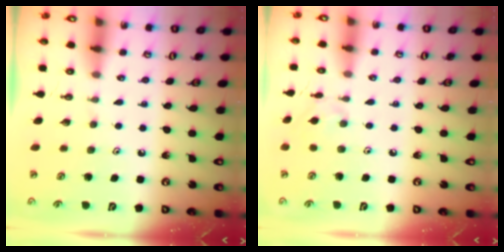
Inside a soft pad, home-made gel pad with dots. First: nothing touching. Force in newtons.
{"total": 2.1, "press": 2.1, "slide": 0.4}